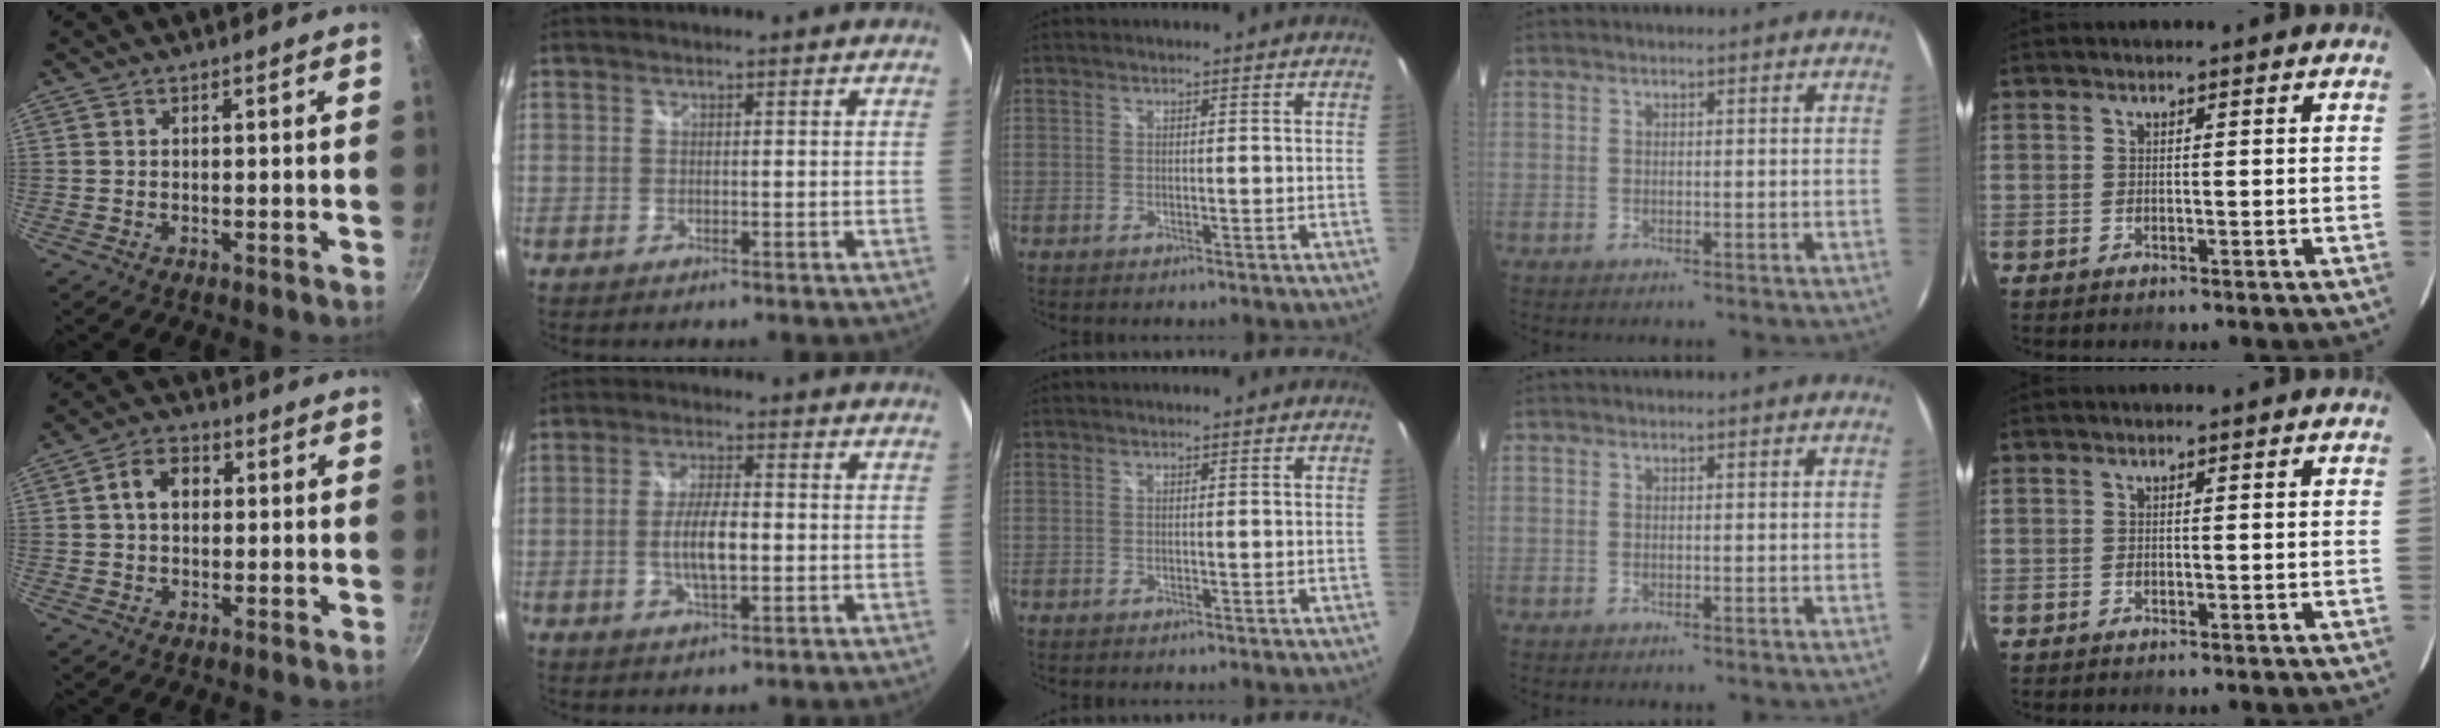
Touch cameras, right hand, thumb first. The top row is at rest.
{"thumb": {"total": 5.9, "force": [0.9, 4.3, 3.9], "torque": [-0.046, 0.013, 0.008]}, "index": {"total": 6.6, "force": [-1.0, 2.2, 6.2], "torque": [-0.119, -0.003, -0.016]}}